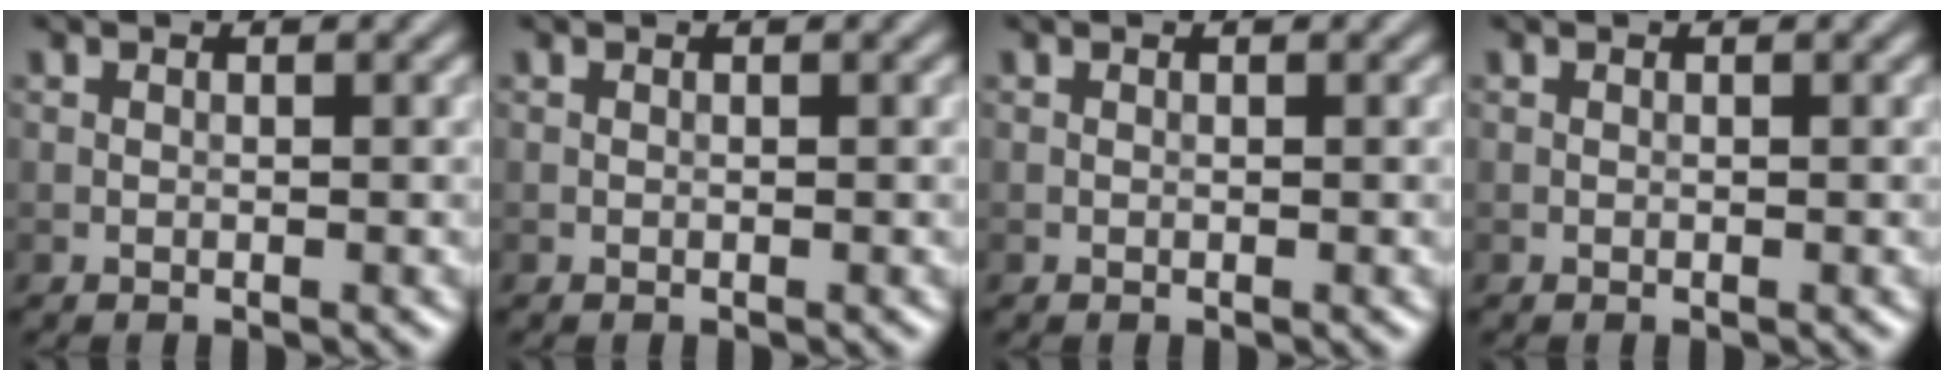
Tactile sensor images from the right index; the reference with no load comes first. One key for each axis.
{"total": 0.0}
{"total": 0.0}
{"total": 0.0}